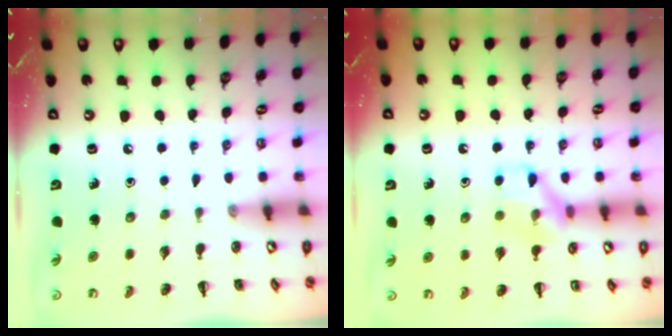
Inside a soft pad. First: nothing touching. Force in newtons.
{"total": 10.4, "press": 10.4, "slide": 1.0}